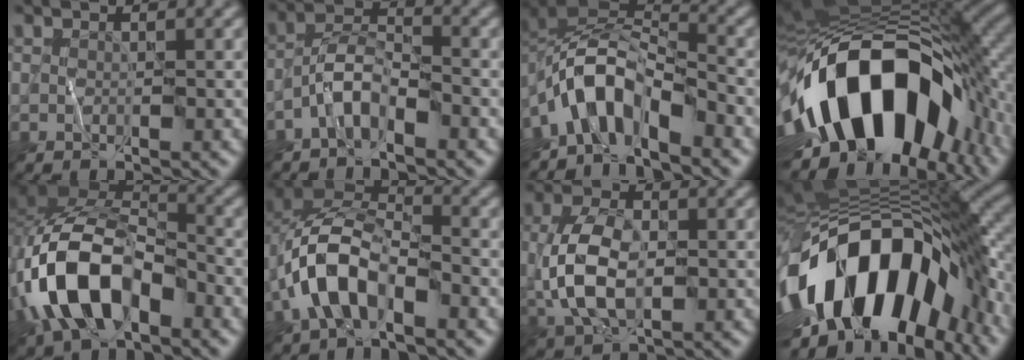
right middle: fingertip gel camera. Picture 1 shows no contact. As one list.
[{"total": 3.3, "force": [-2.3, 1.2, 2.2], "torque": [-0.037, 0.014, -0.054]}, {"total": 7.0, "force": [-4.1, 3.2, 4.8], "torque": [-0.067, 0.011, -0.088]}, {"total": 18.0, "force": [-4.4, 10.8, 13.7], "torque": [-0.243, -0.012, -0.070]}, {"total": 11.3, "force": [-4.4, 6.4, 8.2], "torque": [-0.169, 0.006, -0.087]}, {"total": 7.9, "force": [-2.8, 4.4, 5.9], "torque": [-0.121, 0.012, -0.060]}, {"total": 6.4, "force": [-0.2, 3.7, 5.2], "torque": [-0.118, -0.003, -0.006]}, {"total": 17.6, "force": [-4.4, 10.4, 13.5], "torque": [-0.249, -0.021, -0.066]}]